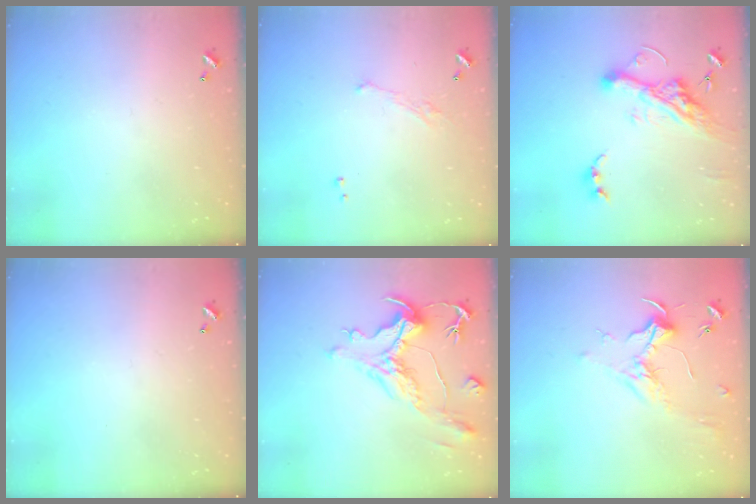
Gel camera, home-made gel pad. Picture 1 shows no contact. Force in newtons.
{"total": 1.9, "press": 1.7, "slide": 0.8}
{"total": 12.9, "press": 12.8, "slide": 1.9}
{"total": 0.0}
{"total": 1.9, "press": 0.8, "slide": 1.8}
{"total": 1.8, "press": 1.6, "slide": 0.6}